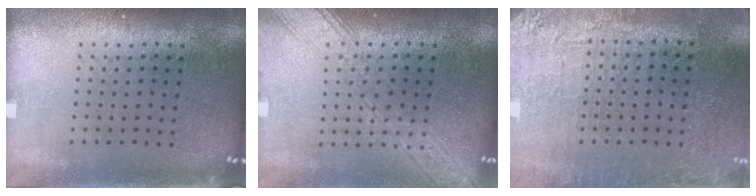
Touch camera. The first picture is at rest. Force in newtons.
{"total": 3.1, "press": 3.1, "slide": 0.4}
{"total": 2.8, "press": 2.7, "slide": 0.6}